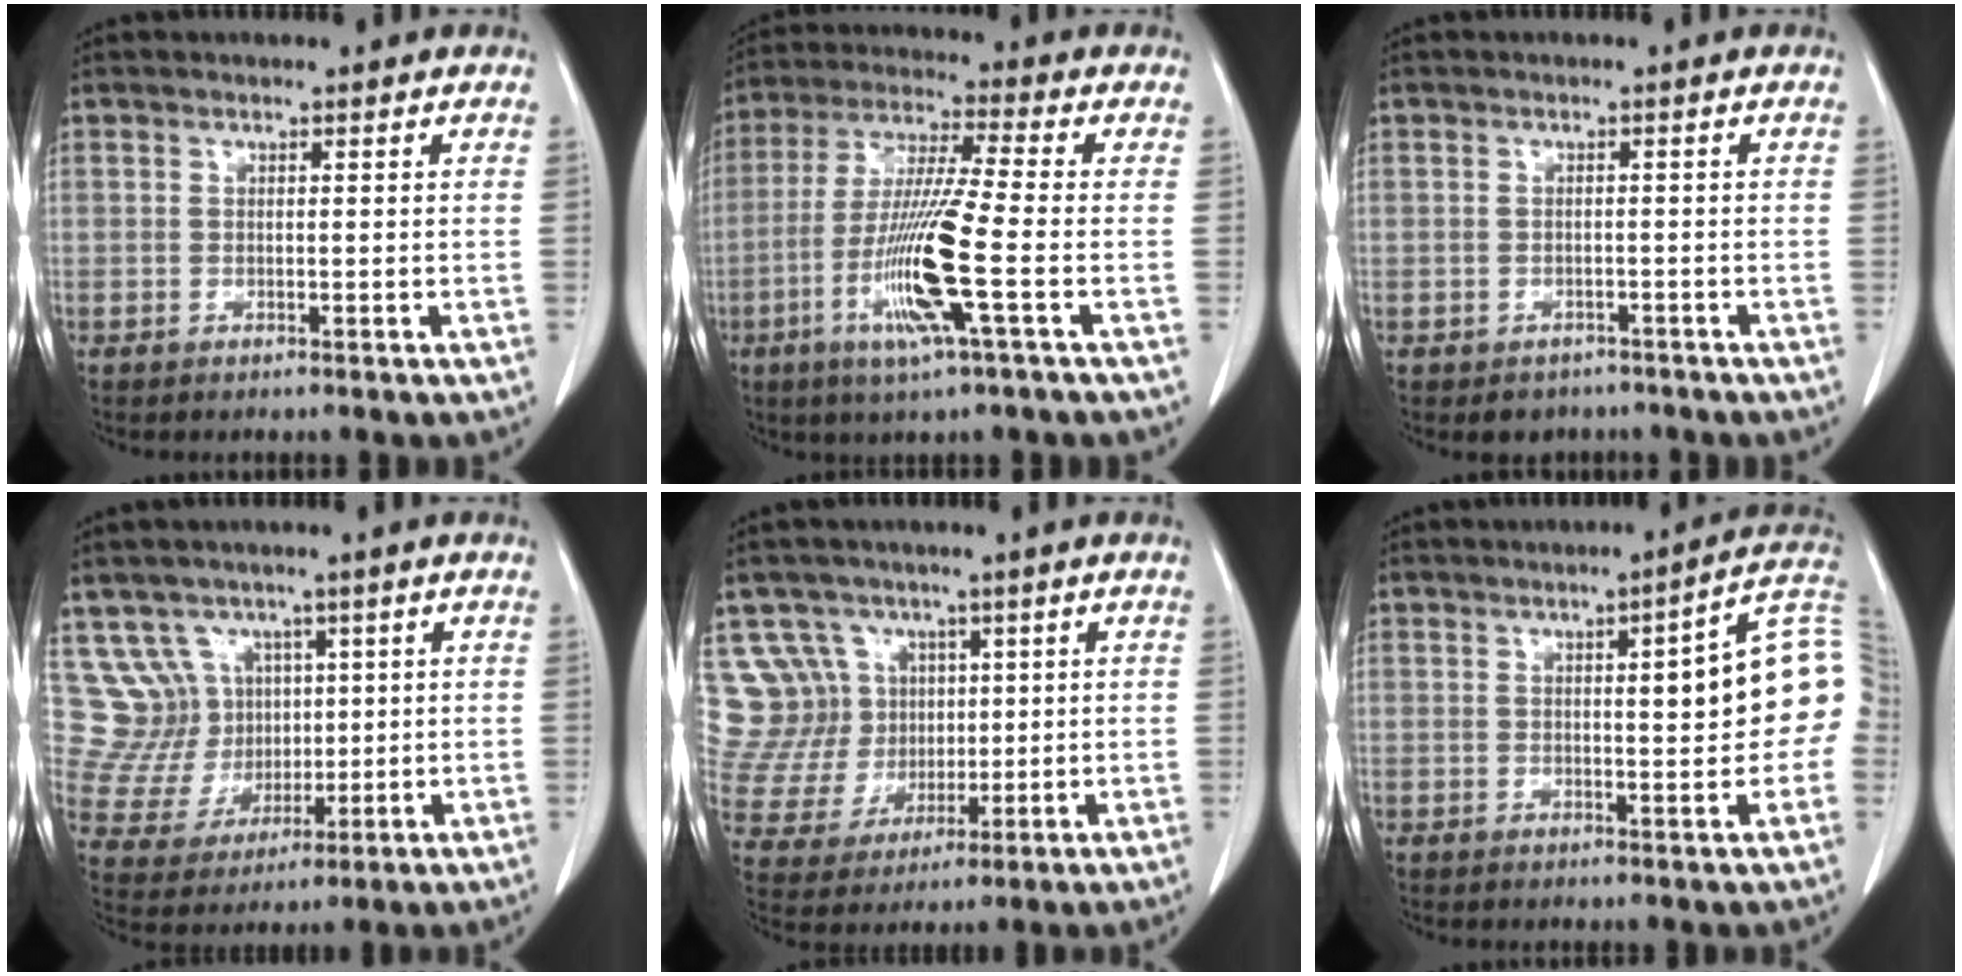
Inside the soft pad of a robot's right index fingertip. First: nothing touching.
{"total": 13.1, "force": [-4.0, -0.4, 12.5], "torque": [-0.257, -0.018, -0.082]}
{"total": 3.0, "force": [-2.2, 2.1, 0.1], "torque": [-0.003, 0.009, -0.030]}
{"total": 9.0, "force": [3.8, 8.0, 1.2], "torque": [-0.034, 0.041, 0.092]}
{"total": 11.6, "force": [4.6, 10.5, 1.5], "torque": [-0.057, 0.056, 0.113]}
{"total": 11.5, "force": [0.9, 1.8, 11.3], "torque": [-0.141, 0.027, 0.008]}